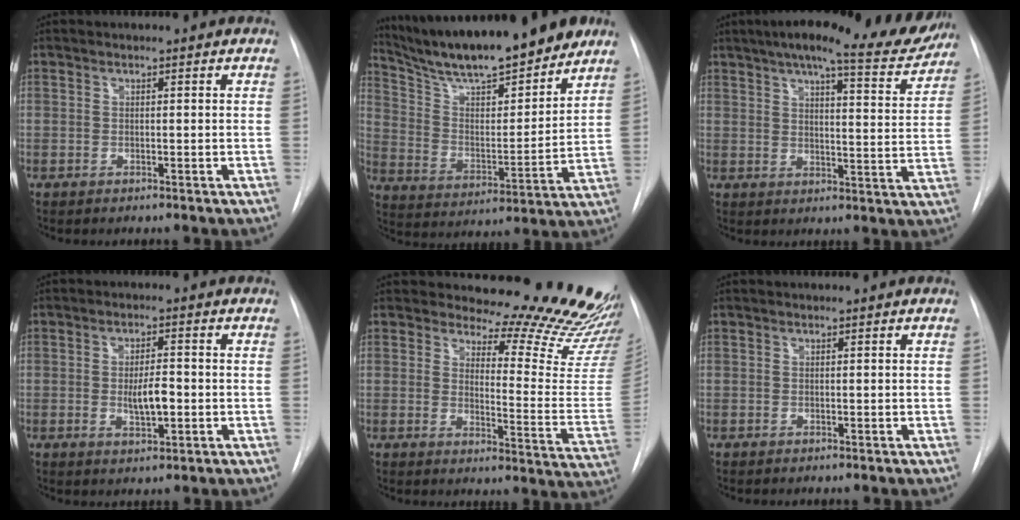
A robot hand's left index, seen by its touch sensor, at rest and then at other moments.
{"total": 19.7, "force": [16.9, 2.5, 9.9], "torque": [-0.166, -0.011, 0.273]}
{"total": 17.9, "force": [15.5, 2.7, 8.5], "torque": [-0.121, -0.015, 0.189]}
{"total": 4.7, "force": [-1.1, 1.5, 4.3], "torque": [-0.071, -0.006, -0.017]}
{"total": 19.3, "force": [17.8, 3.4, 6.7], "torque": [-0.065, -0.146, 0.189]}
{"total": 0.0}